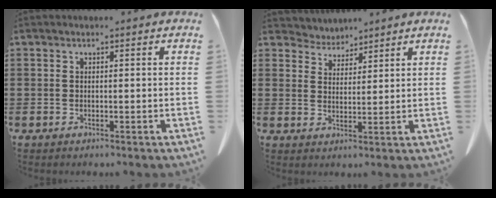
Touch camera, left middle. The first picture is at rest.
{"total": 3.4, "force": [3.2, 1.1, -0.4], "torque": [-0.008, -0.011, 0.058]}